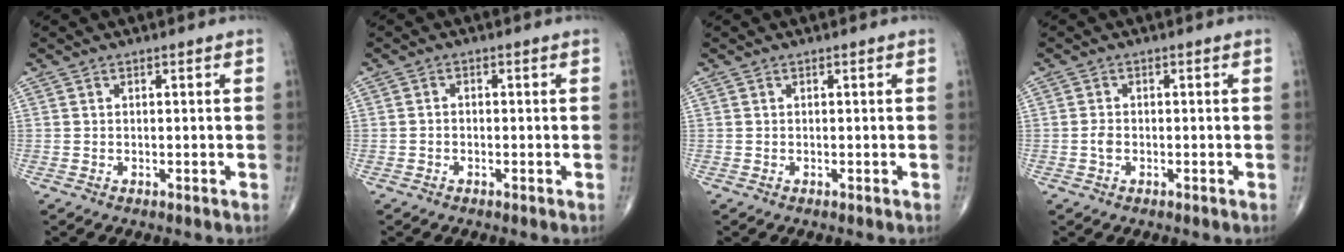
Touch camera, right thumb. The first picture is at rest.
{"total": 0.8, "force": [-0.3, 0.6, 0.4], "torque": [-0.002, 0.004, -0.008]}
{"total": 0.0}
{"total": 1.5, "force": [-0.4, 1.0, 1.1], "torque": [-0.021, 0.002, -0.010]}